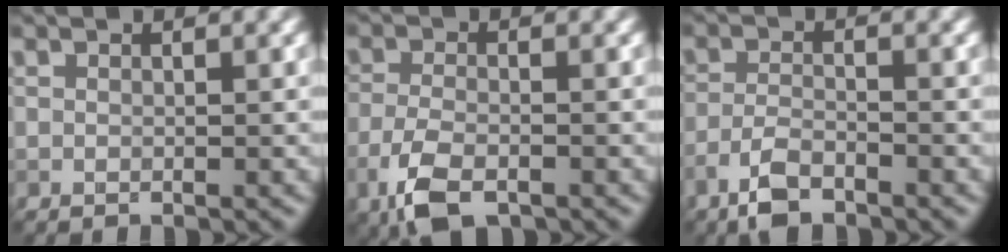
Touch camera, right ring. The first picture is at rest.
{"total": 5.1, "force": [-3.0, 2.2, 3.6], "torque": [-0.082, -0.010, -0.064]}
{"total": 3.5, "force": [-2.6, 1.2, 2.1], "torque": [-0.045, -0.001, -0.061]}